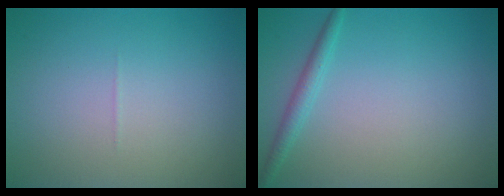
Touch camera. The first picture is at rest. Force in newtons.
{"total": 1.6, "press": 1.6, "slide": 0.1}